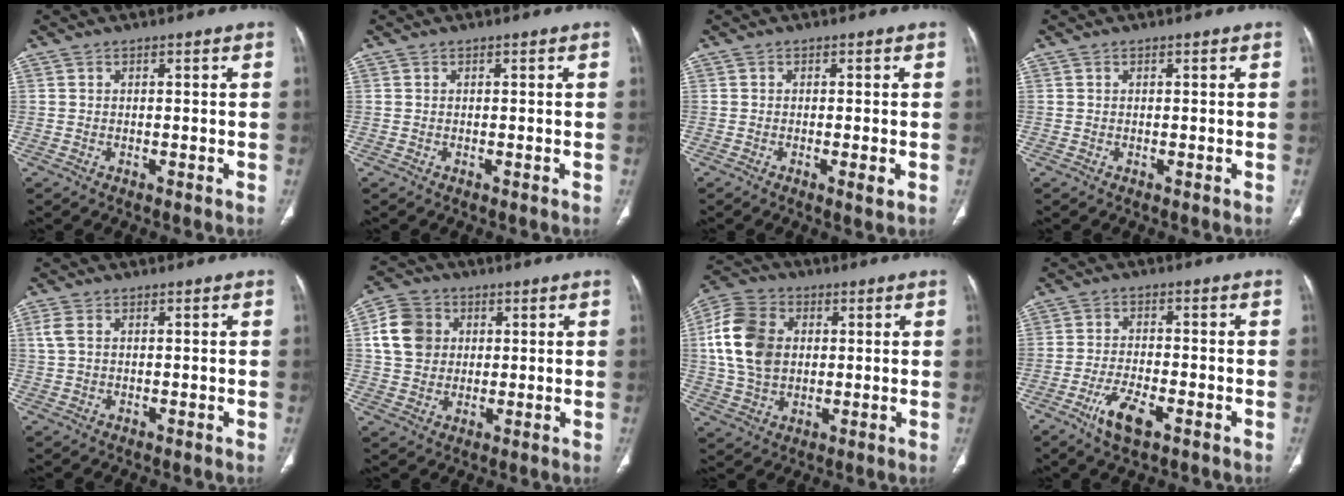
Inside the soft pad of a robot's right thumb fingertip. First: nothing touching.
{"total": 0.0}
{"total": 2.0, "force": [-0.6, 0.3, 1.9], "torque": [-0.037, -0.007, -0.012]}
{"total": 0.0}
{"total": 1.8, "force": [0.5, 1.3, 1.2], "torque": [-0.035, 0.006, 0.013]}
{"total": 9.9, "force": [2.1, 8.5, 4.5], "torque": [-0.066, 0.003, 0.034]}
{"total": 14.0, "force": [2.1, 10.4, 9.1], "torque": [-0.165, 0.008, 0.038]}
{"total": 6.7, "force": [-3.5, 2.4, 5.2], "torque": [-0.104, 0.009, -0.061]}